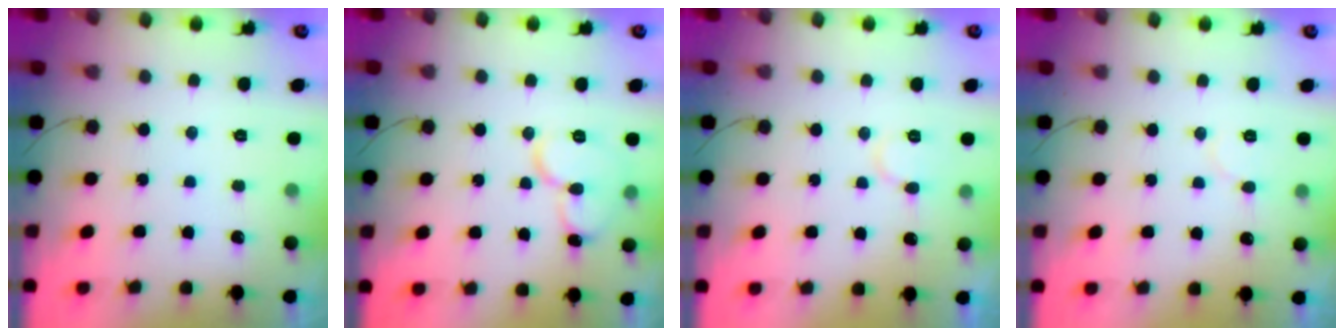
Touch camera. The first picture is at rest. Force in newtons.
{"total": 10.3, "press": 10.2, "slide": 1.2}
{"total": 6.4, "press": 6.4, "slide": 0.4}
{"total": 4.6, "press": 4.6, "slide": 0.5}